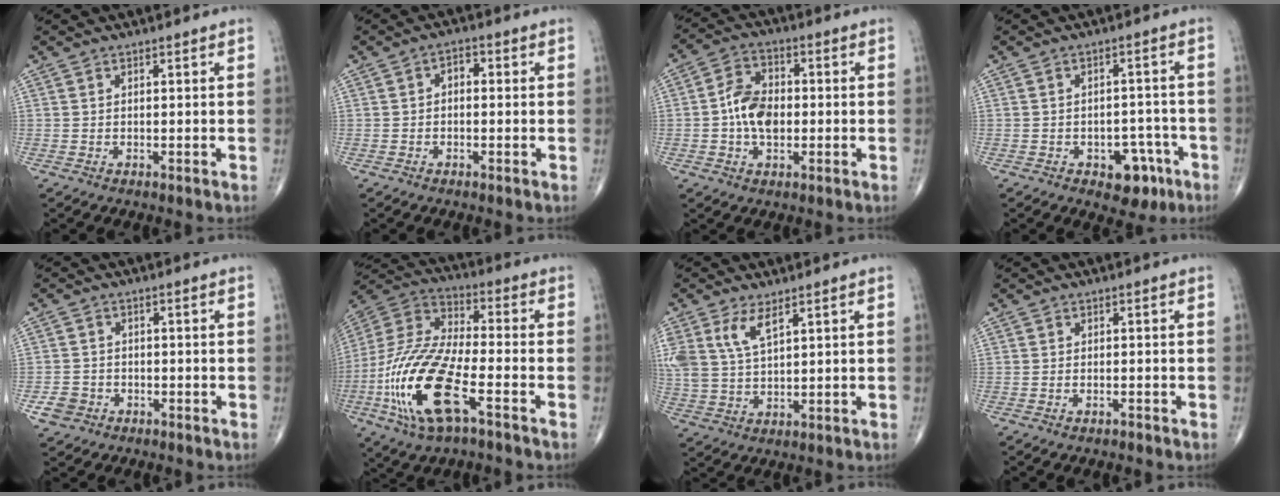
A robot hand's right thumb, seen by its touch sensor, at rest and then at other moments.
{"total": 2.6, "force": [0.0, 1.6, 2.0], "torque": [-0.013, 0.009, -0.010]}
{"total": 8.5, "force": [-0.7, 5.6, 6.4], "torque": [-0.102, 0.016, -0.020]}
{"total": 7.1, "force": [-3.6, 4.5, 4.1], "torque": [-0.019, 0.029, -0.041]}
{"total": 3.7, "force": [-1.8, 3.2, 0.9], "torque": [-0.007, 0.013, -0.030]}
{"total": 21.4, "force": [-8.1, 7.8, 18.2], "torque": [-0.406, 0.019, -0.148]}
{"total": 7.2, "force": [3.7, 3.0, 5.3], "torque": [-0.117, -0.008, 0.083]}
{"total": 0.7, "force": [-0.6, 0.3, 0.3], "torque": [-0.008, 0.007, -0.008]}